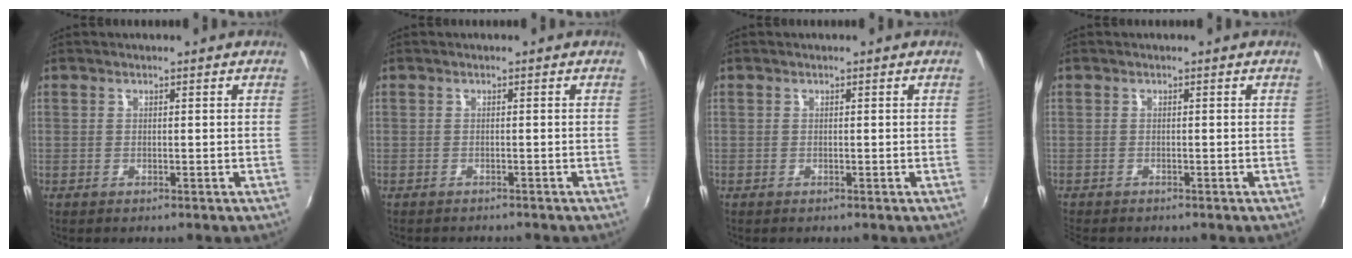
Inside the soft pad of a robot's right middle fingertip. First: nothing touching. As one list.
[{"total": 2.7, "force": [-2.5, 0.3, 0.9], "torque": [-0.027, -0.016, -0.036]}, {"total": 0.0}, {"total": 2.0, "force": [-1.8, 0.5, 0.6], "torque": [-0.016, -0.010, -0.031]}]